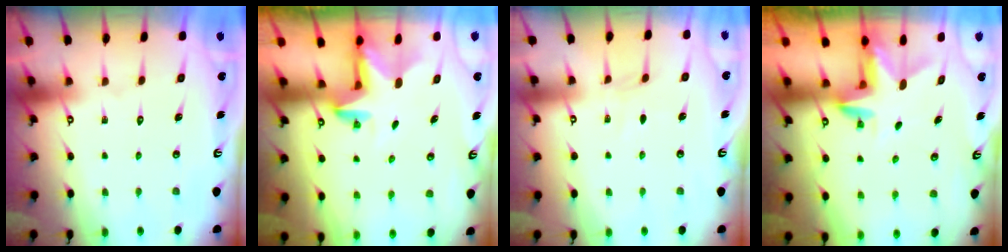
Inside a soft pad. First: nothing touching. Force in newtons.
{"total": 2.8, "press": 2.8, "slide": 0.2}
{"total": 4.4, "press": 4.3, "slide": 0.5}
{"total": 3.0, "press": 3.0, "slide": 0.2}